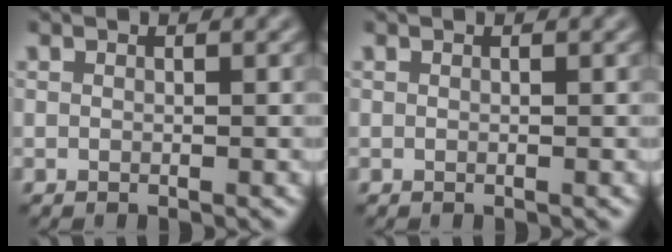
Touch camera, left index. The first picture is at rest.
{"total": 0.0}